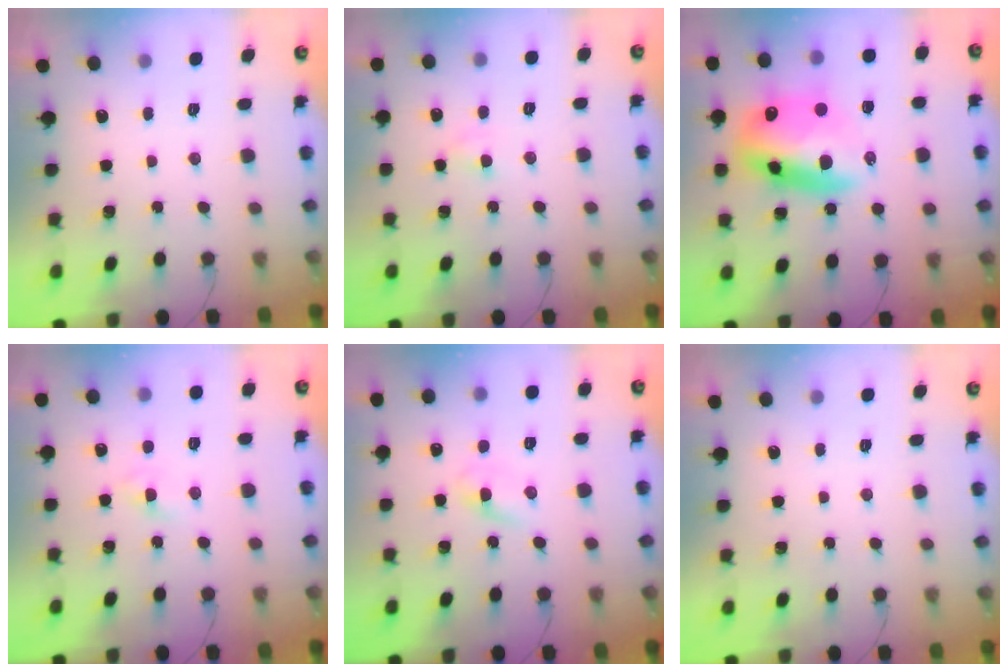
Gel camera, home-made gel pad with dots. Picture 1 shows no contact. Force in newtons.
{"total": 3.0, "press": 2.8, "slide": 1.0}
{"total": 17.3, "press": 16.9, "slide": 4.1}
{"total": 1.2, "press": 1.0, "slide": 0.5}
{"total": 2.9, "press": 2.6, "slide": 1.3}
{"total": 0.0}